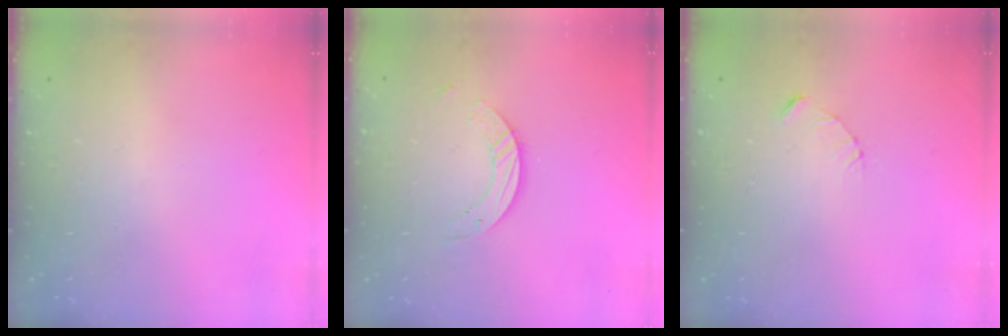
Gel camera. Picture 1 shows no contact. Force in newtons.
{"total": 4.2, "press": 4.2, "slide": 0.3}
{"total": 2.3, "press": 2.3, "slide": 0.3}